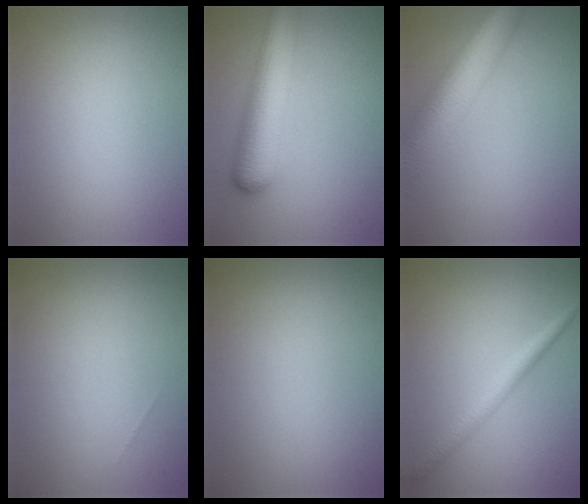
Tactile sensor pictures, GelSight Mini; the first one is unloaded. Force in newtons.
{"total": 7.4, "press": 7.4, "slide": 0.3}
{"total": 10.4, "press": 10.4, "slide": 0.7}
{"total": 0.0}
{"total": 0.0}
{"total": 2.4, "press": 2.4, "slide": 0.0}